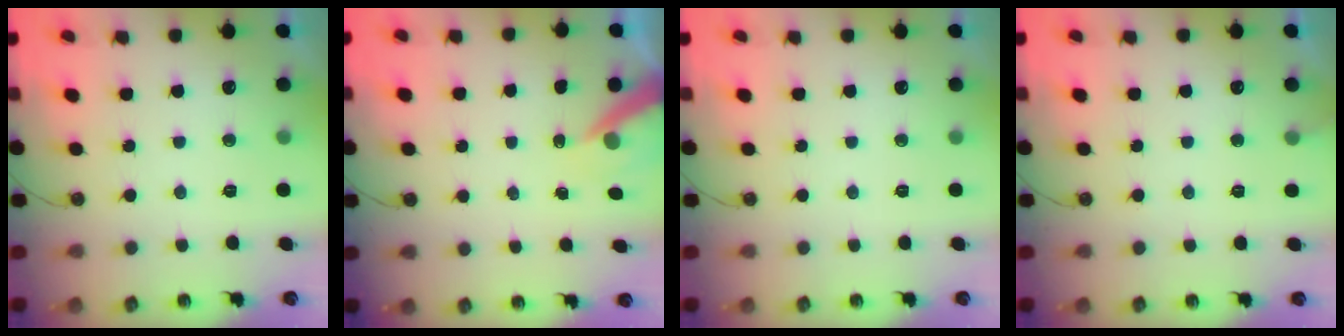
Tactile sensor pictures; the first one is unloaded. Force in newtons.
{"total": 7.1, "press": 7.1, "slide": 0.2}
{"total": 0.0}
{"total": 4.5, "press": 4.5, "slide": 0.3}